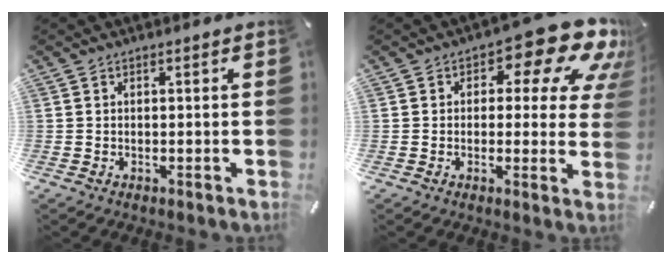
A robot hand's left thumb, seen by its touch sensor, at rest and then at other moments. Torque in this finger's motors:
{"motor_torque": [0.80, 0.19, 0.68, 0.14, 0.23]}